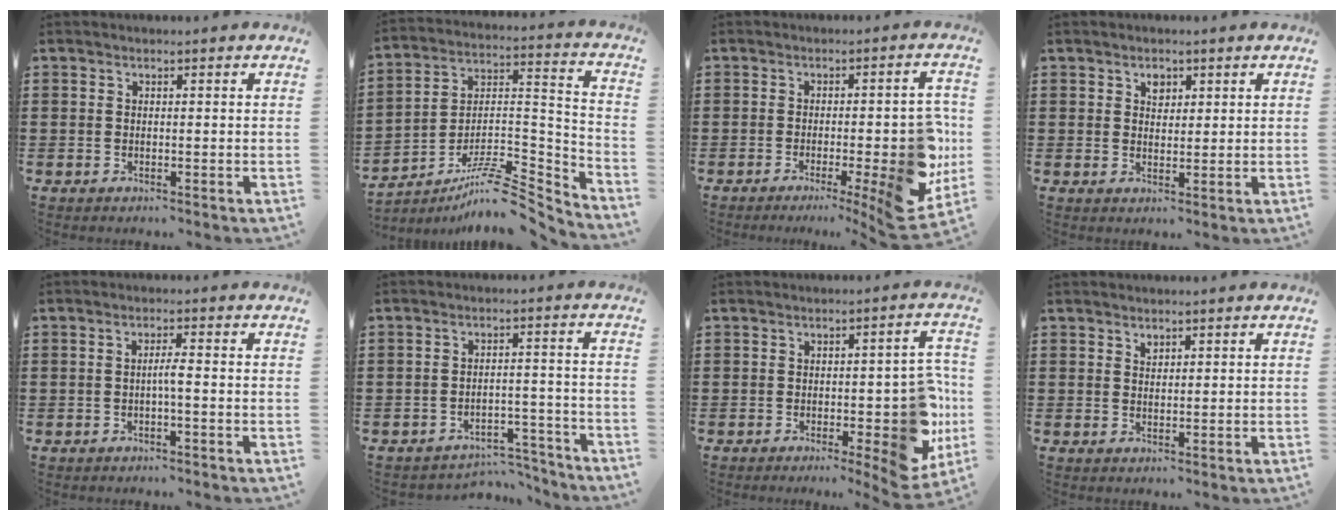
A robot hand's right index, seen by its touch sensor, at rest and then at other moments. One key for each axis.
{"total": 9.3, "fx": -7.5, "fy": 2.3, "fz": 5.0, "tx": -0.085, "ty": 0.012, "tz": -0.147}
{"total": 10.6, "fx": -2.7, "fy": 2.3, "fz": 10.0, "tx": -0.121, "ty": -0.023, "tz": -0.043}
{"total": 2.1, "fx": 1.2, "fy": 1.4, "fz": 1.1, "tx": -0.017, "ty": 0.002, "tz": 0.020}
{"total": 2.0, "fx": -0.5, "fy": 0.0, "fz": 1.9, "tx": -0.037, "ty": 0.000, "tz": -0.010}
{"total": 4.7, "fx": -4.4, "fy": 0.6, "fz": 1.3, "tx": -0.024, "ty": 0.003, "tz": -0.087}
{"total": 9.2, "fx": -2.2, "fy": 2.9, "fz": 8.5, "tx": -0.102, "ty": -0.013, "tz": -0.030}
{"total": 1.0, "fx": 0.9, "fy": 0.5, "fz": 0.2, "tx": -0.005, "ty": 0.001, "tz": 0.017}